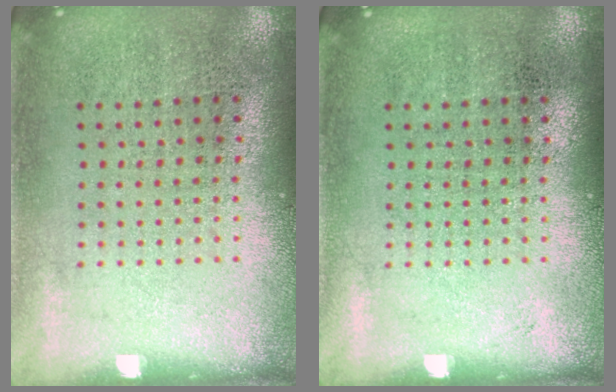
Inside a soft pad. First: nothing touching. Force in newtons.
{"total": 0.0}